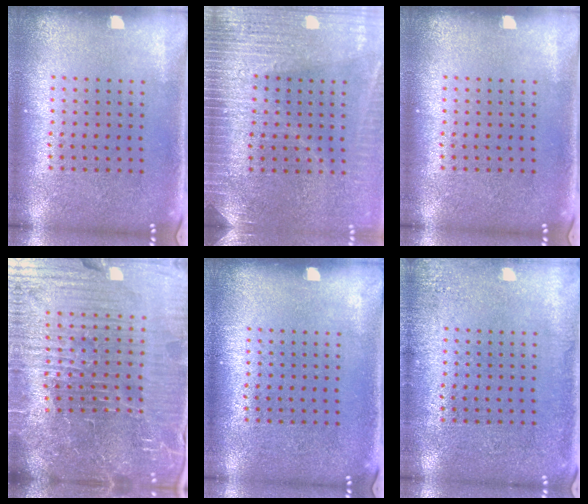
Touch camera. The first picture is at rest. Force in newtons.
{"total": 3.4, "press": 3.1, "slide": 1.5}
{"total": 0.0}
{"total": 7.4, "press": 6.6, "slide": 3.3}
{"total": 0.0}
{"total": 1.8, "press": 1.8, "slide": 0.3}